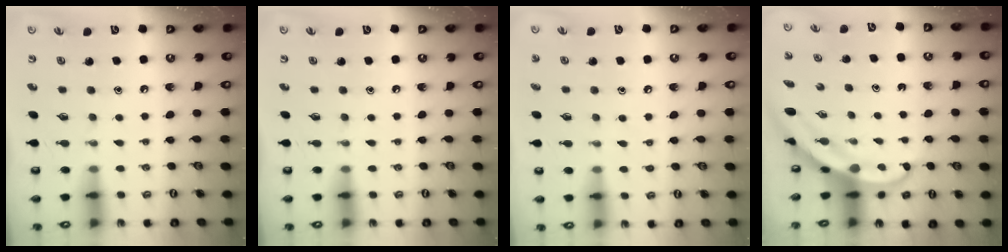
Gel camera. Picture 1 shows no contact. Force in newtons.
{"total": 0.0}
{"total": 4.3, "press": 4.3, "slide": 0.5}
{"total": 5.1, "press": 5.1, "slide": 0.4}